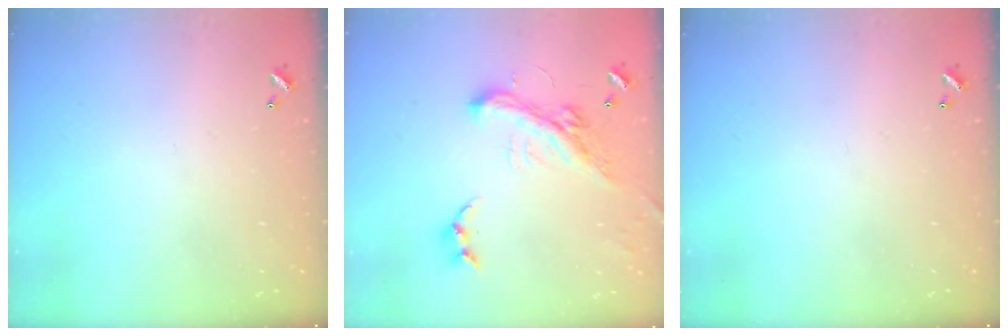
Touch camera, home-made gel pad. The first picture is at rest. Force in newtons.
{"total": 5.5, "press": 5.3, "slide": 1.5}
{"total": 0.0}